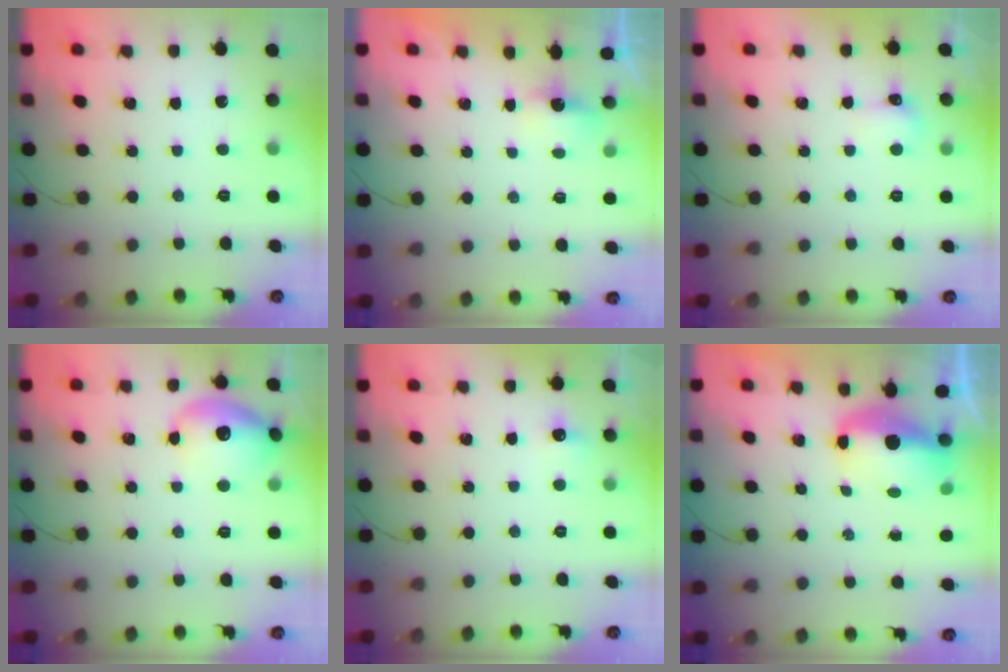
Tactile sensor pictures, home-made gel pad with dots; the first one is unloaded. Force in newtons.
{"total": 2.0, "press": 1.8, "slide": 0.8}
{"total": 3.9, "press": 3.8, "slide": 0.9}
{"total": 16.8, "press": 13.5, "slide": 10.0}
{"total": 4.6, "press": 4.4, "slide": 1.3}
{"total": 6.8, "press": 6.8, "slide": 0.8}